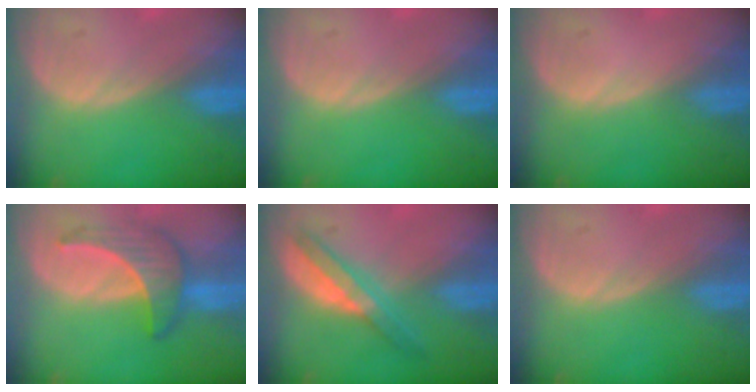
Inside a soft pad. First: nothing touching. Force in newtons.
{"total": 0.0}
{"total": 0.0}
{"total": 6.5, "press": 6.3, "slide": 1.4}
{"total": 5.4, "press": 5.0, "slide": 1.8}
{"total": 0.0}